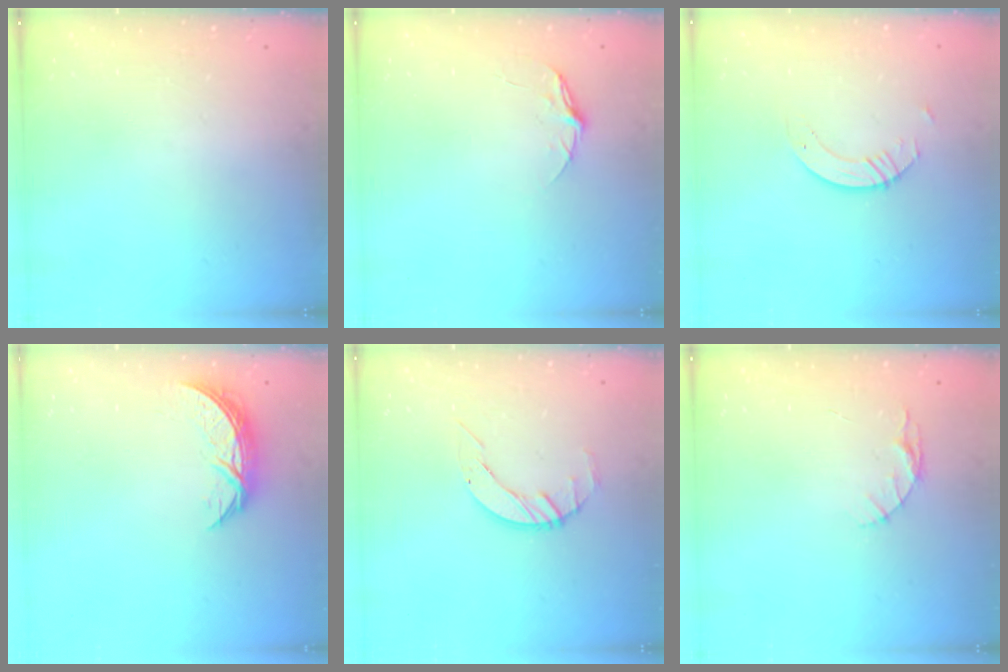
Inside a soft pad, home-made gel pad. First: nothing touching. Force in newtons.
{"total": 5.3, "press": 5.2, "slide": 0.6}
{"total": 3.8, "press": 3.8, "slide": 0.3}
{"total": 7.1, "press": 7.1, "slide": 0.5}
{"total": 3.4, "press": 3.4, "slide": 0.4}
{"total": 3.3, "press": 3.3, "slide": 0.4}